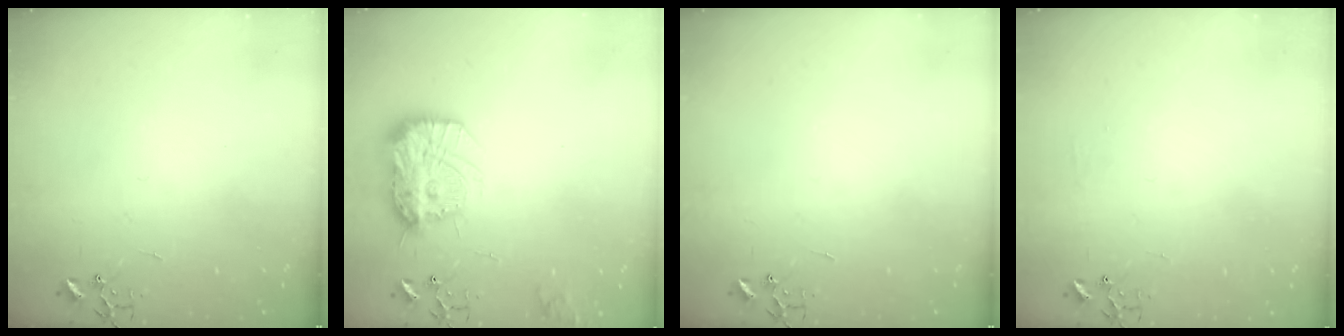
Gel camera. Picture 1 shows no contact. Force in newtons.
{"total": 16.5, "press": 16.5, "slide": 1.4}
{"total": 0.0}
{"total": 4.6, "press": 4.6, "slide": 0.7}